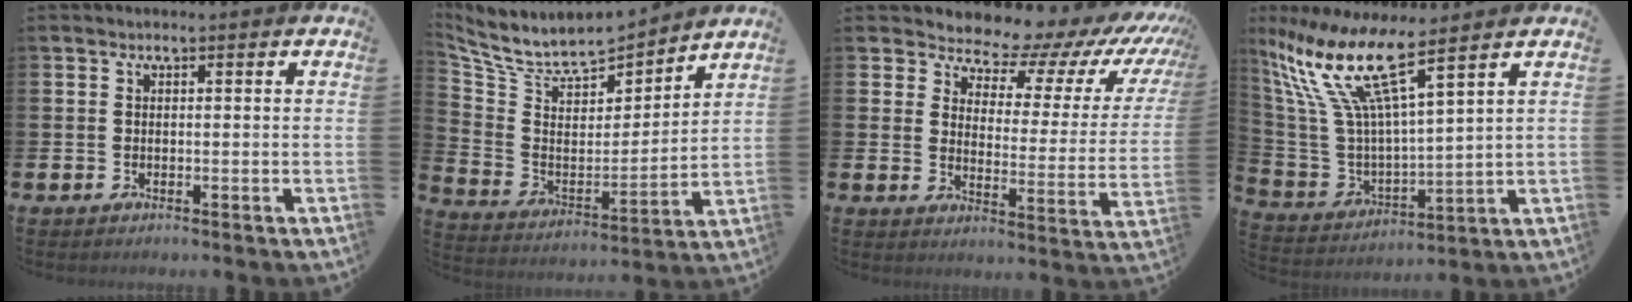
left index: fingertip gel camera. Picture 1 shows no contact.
{"total": 7.8, "force": [7.2, 2.4, 2.0], "torque": [-0.077, -0.057, 0.121]}
{"total": 6.8, "force": [6.0, 2.8, 1.6], "torque": [-0.040, -0.061, 0.094]}
{"total": 12.1, "force": [8.5, 2.4, 8.3], "torque": [-0.196, -0.052, 0.143]}